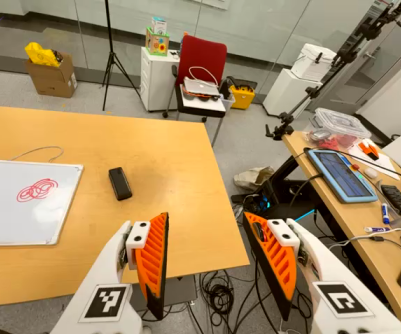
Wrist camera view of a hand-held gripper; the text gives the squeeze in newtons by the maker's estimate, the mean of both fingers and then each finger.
{"total": 0.0}